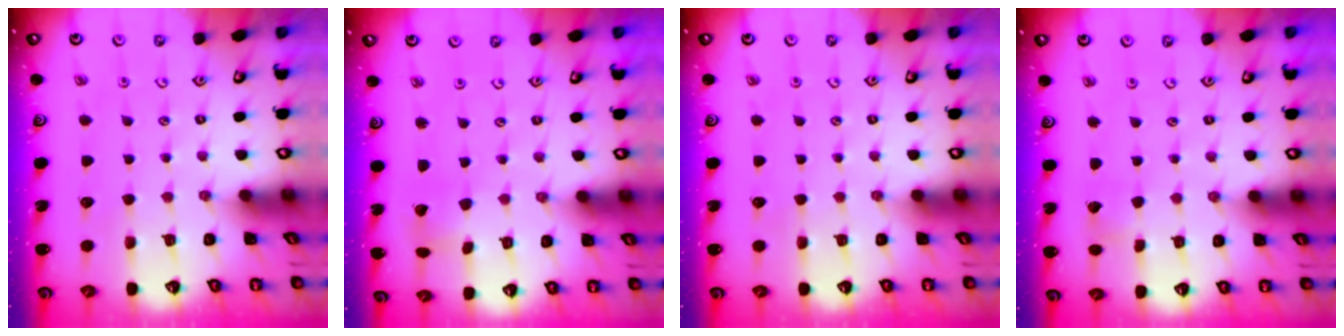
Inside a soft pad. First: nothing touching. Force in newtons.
{"total": 2.6, "press": 2.6, "slide": 0.3}
{"total": 0.0}
{"total": 2.7, "press": 2.7, "slide": 0.2}